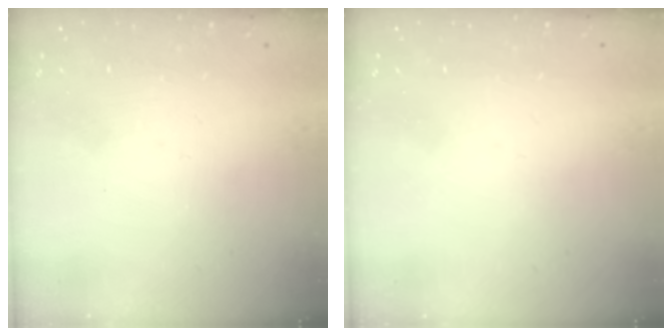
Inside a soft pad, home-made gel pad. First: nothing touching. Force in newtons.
{"total": 0.0}